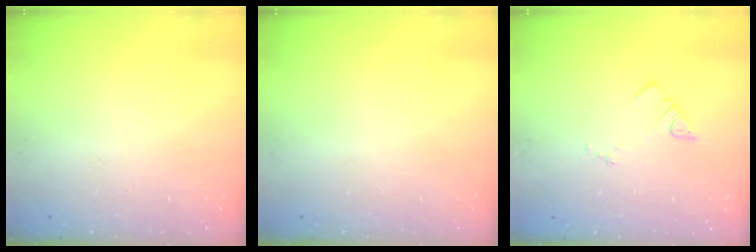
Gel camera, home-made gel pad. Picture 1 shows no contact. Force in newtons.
{"total": 0.0}
{"total": 2.1, "press": 2.0, "slide": 0.4}